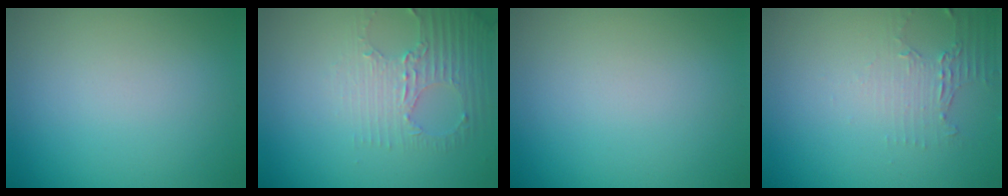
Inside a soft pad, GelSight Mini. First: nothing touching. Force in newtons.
{"total": 2.8, "press": 2.4, "slide": 1.4}
{"total": 0.0}
{"total": 2.0, "press": 1.4, "slide": 1.4}